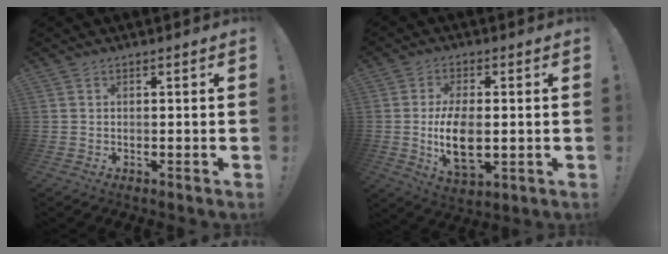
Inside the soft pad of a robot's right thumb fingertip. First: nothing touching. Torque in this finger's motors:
{"motor_torque": [0.26, 0.65, 0.16, 0.03, 0.36]}